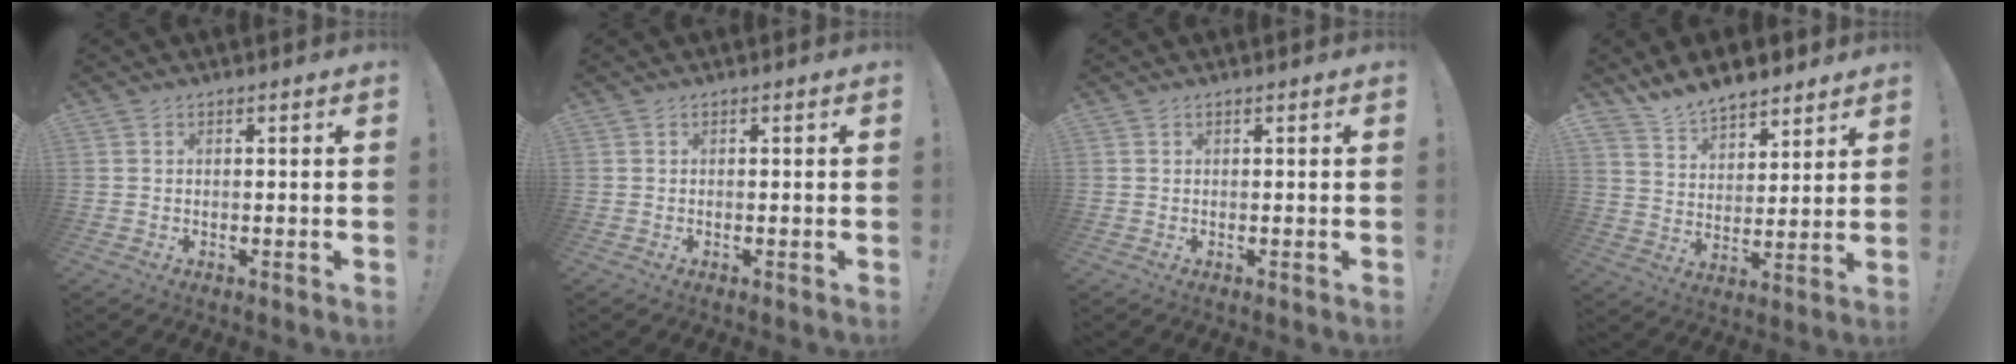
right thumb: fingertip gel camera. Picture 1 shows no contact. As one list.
[{"total": 0.0}, {"total": 0.0}, {"total": 9.5, "force": [8.4, 4.0, 1.9], "torque": [-0.051, -0.061, 0.164]}]